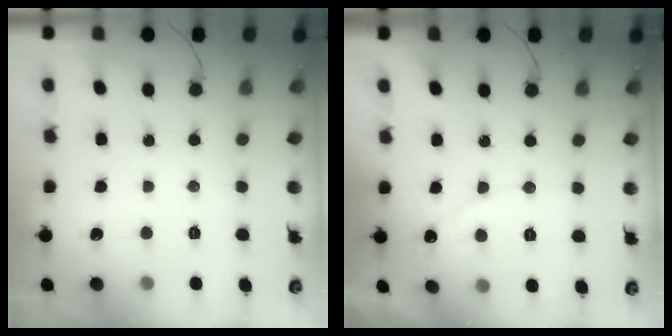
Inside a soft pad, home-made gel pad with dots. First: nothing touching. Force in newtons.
{"total": 3.9, "press": 3.9, "slide": 0.2}